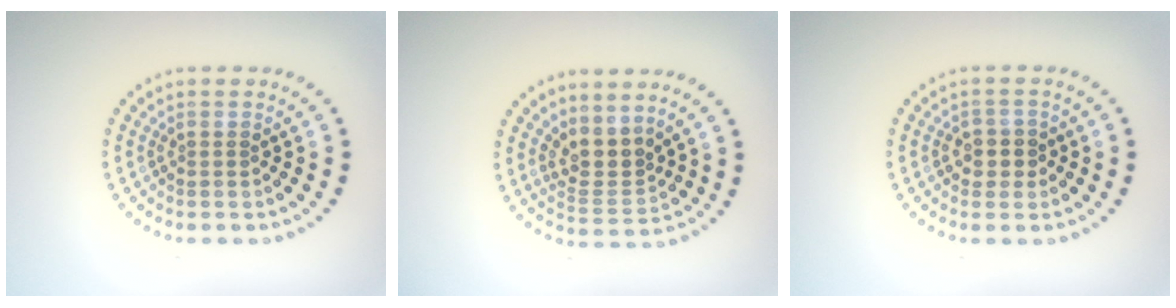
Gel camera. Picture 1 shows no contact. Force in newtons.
{"total": 2.8, "press": 2.0, "slide": 1.9}
{"total": 2.0, "press": 1.8, "slide": 0.9}